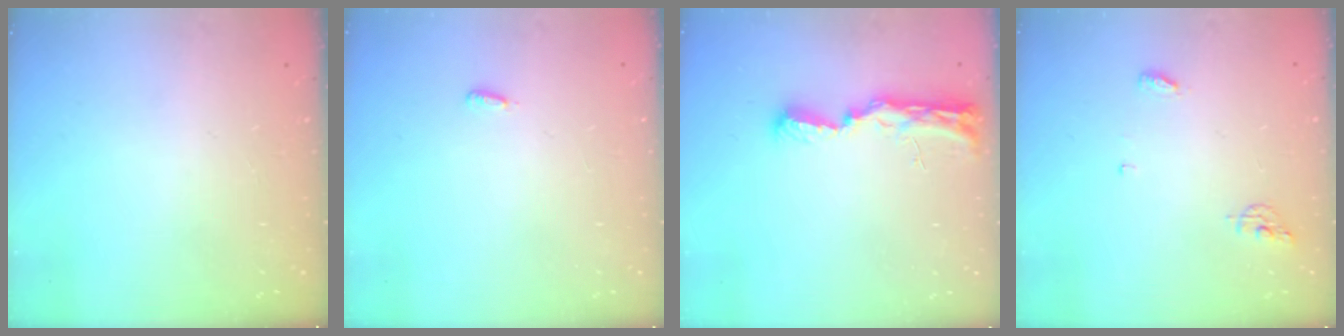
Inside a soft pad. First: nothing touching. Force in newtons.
{"total": 2.7, "press": 2.6, "slide": 0.9}
{"total": 11.3, "press": 10.0, "slide": 5.1}
{"total": 4.7, "press": 4.7, "slide": 0.4}